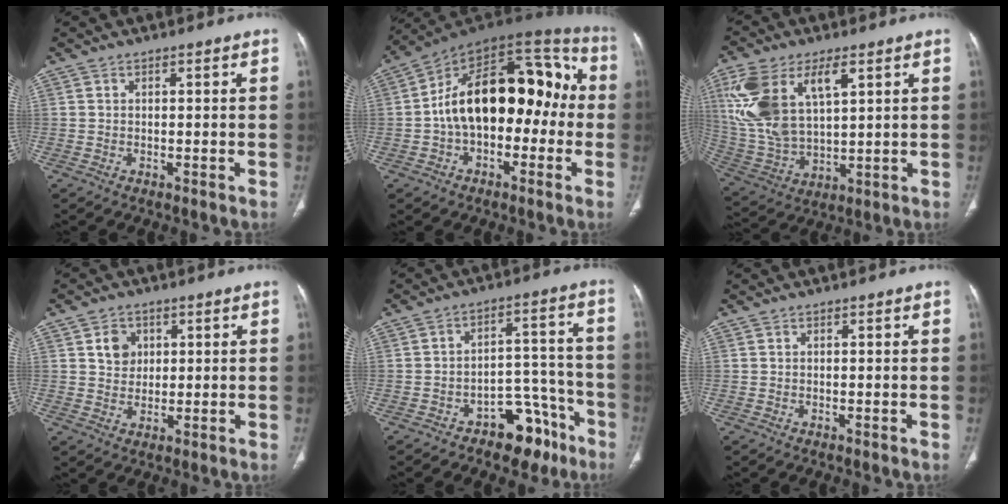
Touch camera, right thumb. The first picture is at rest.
{"total": 22.4, "force": [-1.1, 13.2, 18.0], "torque": [-0.253, 0.060, -0.027]}
{"total": 17.8, "force": [6.7, 9.1, 13.8], "torque": [-0.286, -0.012, 0.138]}
{"total": 4.7, "force": [1.6, 3.9, 1.9], "torque": [-0.011, -0.006, 0.029]}
{"total": 10.8, "force": [-7.0, 6.1, 5.4], "torque": [-0.030, 0.082, -0.099]}
{"total": 0.0}